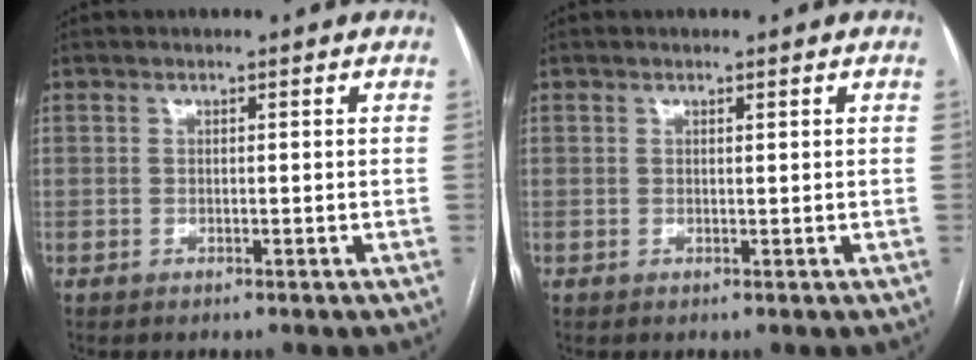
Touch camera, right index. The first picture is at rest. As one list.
[{"total": 0.0}]